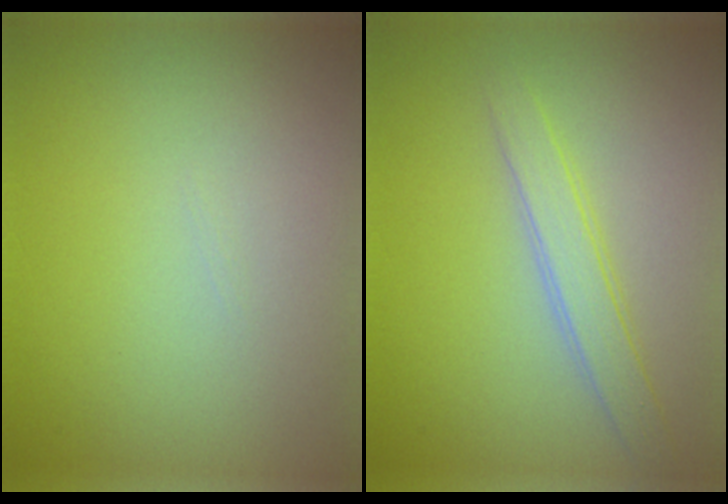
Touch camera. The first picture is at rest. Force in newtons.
{"total": 2.4, "press": 2.4, "slide": 0.0}